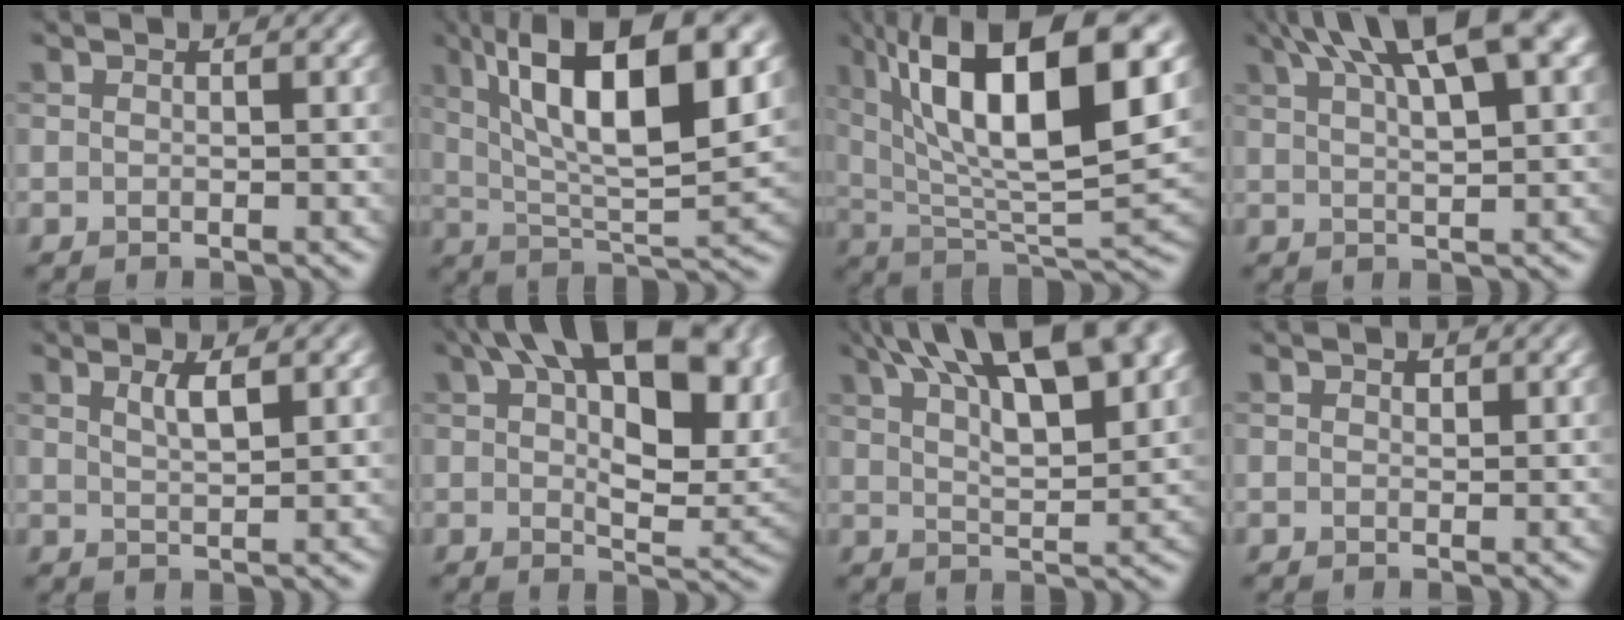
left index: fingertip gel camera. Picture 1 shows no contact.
{"total": 13.5, "force": [4.9, 4.0, 11.9], "torque": [-0.187, 0.008, 0.081]}
{"total": 14.9, "force": [5.9, 4.5, 12.9], "torque": [-0.220, 0.009, 0.100]}
{"total": 11.2, "force": [6.1, 3.1, 8.8], "torque": [-0.118, 0.029, 0.085]}
{"total": 2.1, "force": [1.1, 0.5, 1.7], "torque": [-0.029, 0.001, 0.020]}
{"total": 18.3, "force": [6.9, 8.7, 14.6], "torque": [-0.203, 0.020, 0.099]}
{"total": 15.9, "force": [9.0, 6.0, 11.6], "torque": [-0.148, 0.048, 0.099]}
{"total": 0.7, "force": [0.4, 0.4, 0.3], "torque": [-0.004, -0.001, 0.005]}